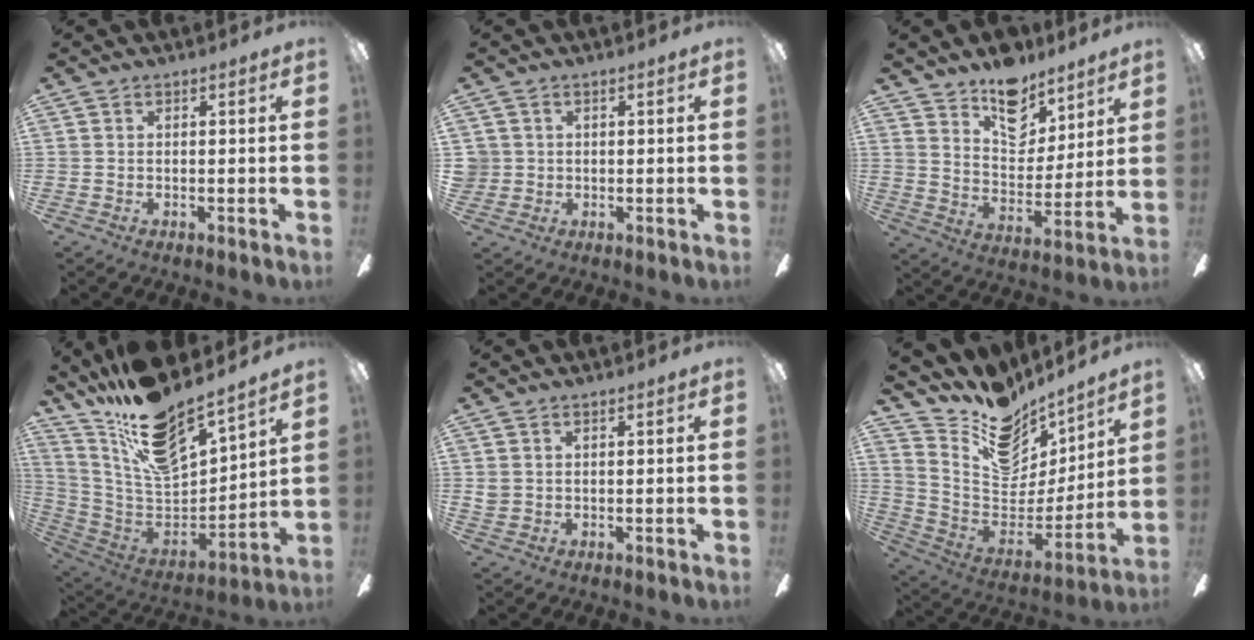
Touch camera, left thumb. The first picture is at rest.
{"total": 2.7, "force": [0.6, 2.6, 0.2], "torque": [-0.011, 0.006, 0.012]}
{"total": 13.6, "force": [10.7, 7.1, 4.4], "torque": [-0.059, -0.078, 0.199]}
{"total": 18.2, "force": [14.4, 5.1, 10.0], "torque": [-0.188, -0.108, 0.247]}
{"total": 1.5, "force": [0.8, 1.2, 0.3], "torque": [-0.007, 0.002, 0.015]}
{"total": 13.9, "force": [10.0, 8.4, 4.8], "torque": [-0.087, -0.091, 0.179]}